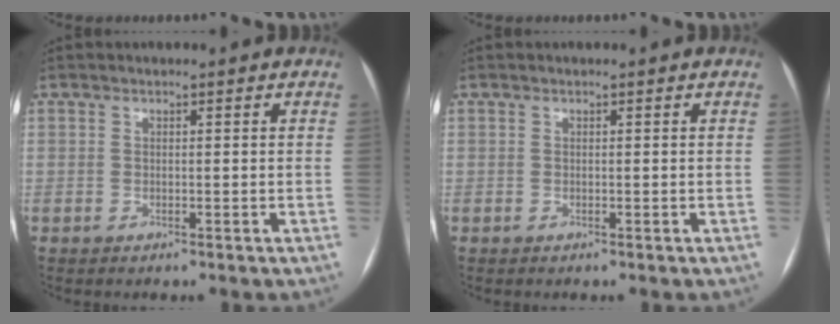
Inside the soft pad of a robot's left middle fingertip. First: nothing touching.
{"total": 0.0}